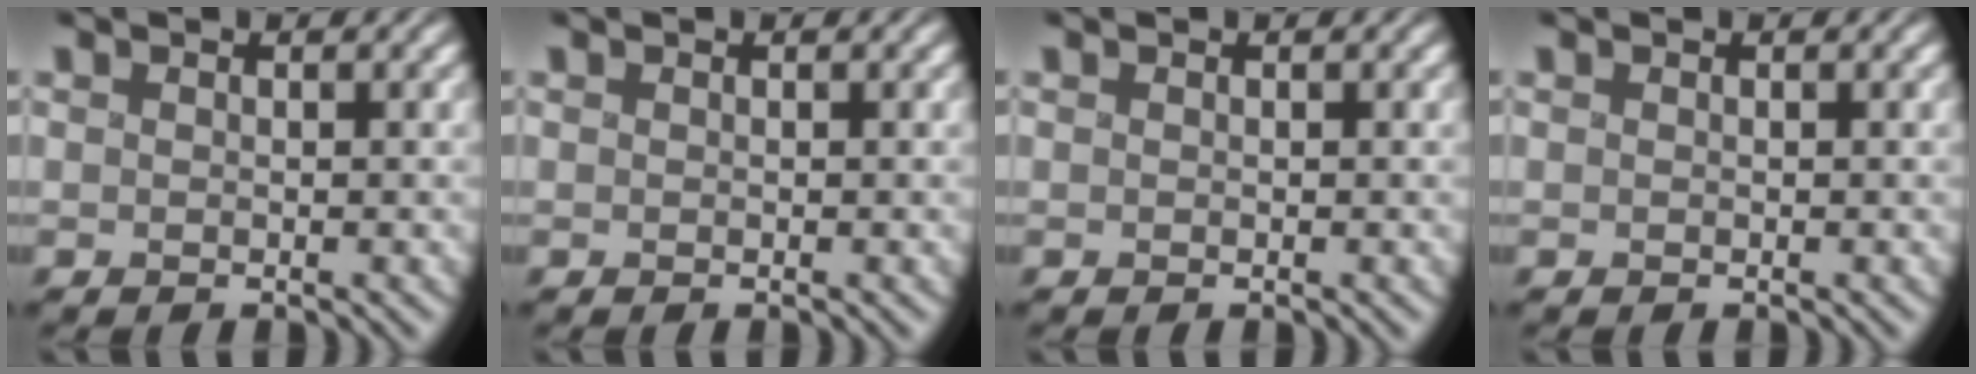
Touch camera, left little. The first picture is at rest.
{"total": 0.0}
{"total": 0.0}
{"total": 0.0}